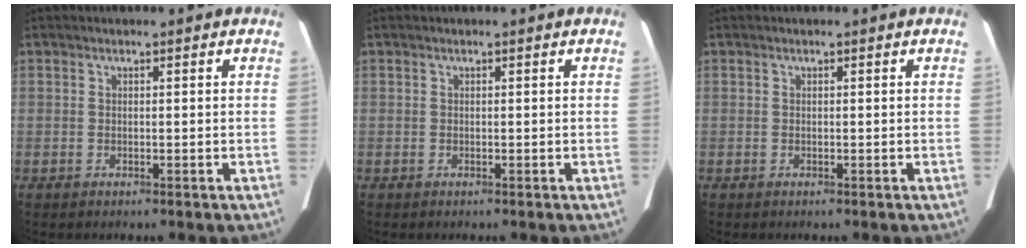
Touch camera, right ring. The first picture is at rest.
{"total": 0.0}
{"total": 0.0}